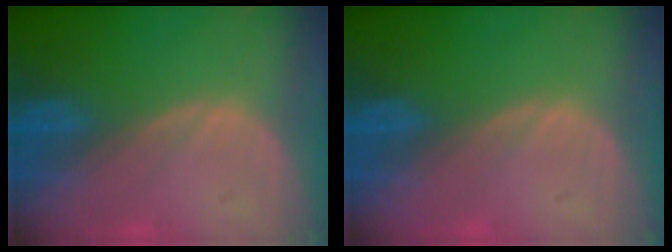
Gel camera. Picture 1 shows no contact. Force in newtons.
{"total": 0.0}